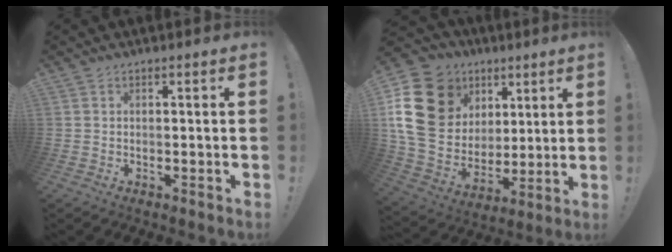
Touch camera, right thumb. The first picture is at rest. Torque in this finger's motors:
{"motor_torque": [0.29, 1.31, 1.07, -0.49, 0.23]}